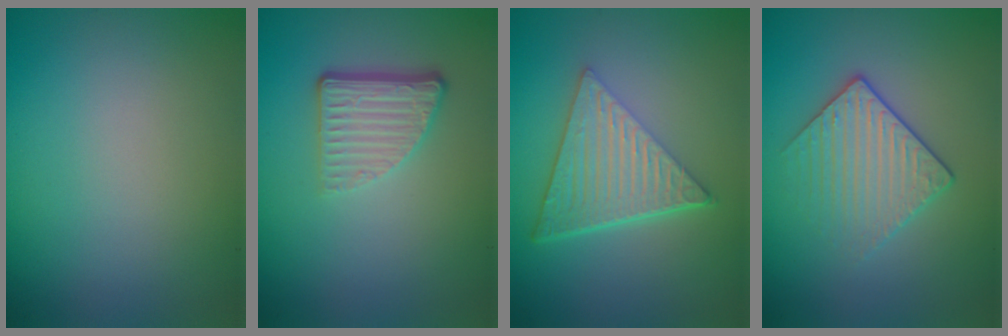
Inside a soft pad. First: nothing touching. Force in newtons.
{"total": 3.8, "press": 2.6, "slide": 2.8}
{"total": 6.8, "press": 4.5, "slide": 5.1}
{"total": 3.1, "press": 2.8, "slide": 1.2}